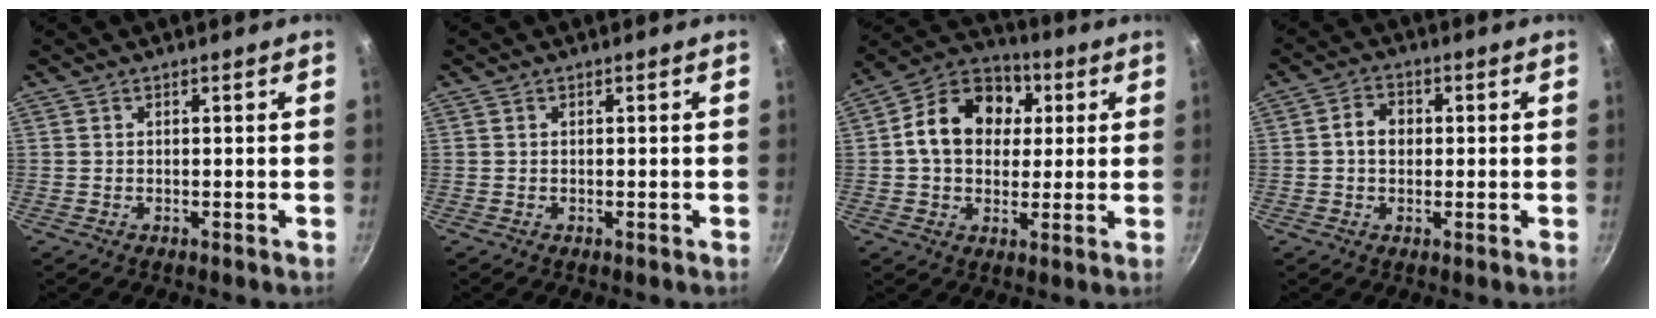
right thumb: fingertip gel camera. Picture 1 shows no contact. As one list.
[{"total": 0.0}, {"total": 15.2, "force": [2.8, 11.8, 9.2], "torque": [-0.129, 0.021, 0.028]}, {"total": 4.5, "force": [0.2, 3.6, 2.7], "torque": [-0.027, 0.011, -0.003]}]